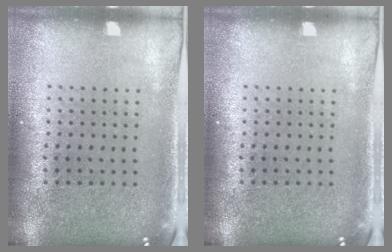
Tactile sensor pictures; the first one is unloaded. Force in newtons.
{"total": 0.0}